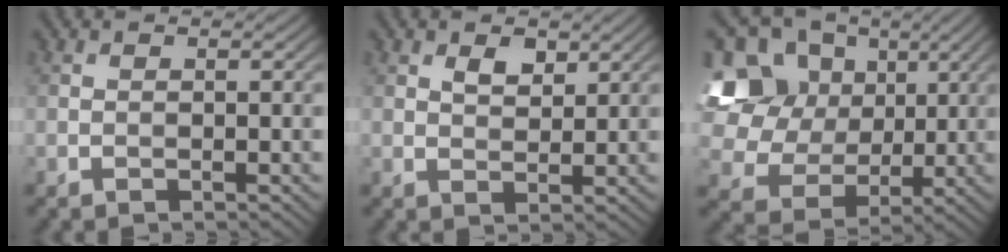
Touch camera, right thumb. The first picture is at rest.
{"total": 2.4, "force": [1.4, 1.3, 1.5], "torque": [-0.030, -0.003, 0.029]}
{"total": 17.9, "force": [5.0, 15.2, 8.1], "torque": [-0.271, 0.044, 0.108]}